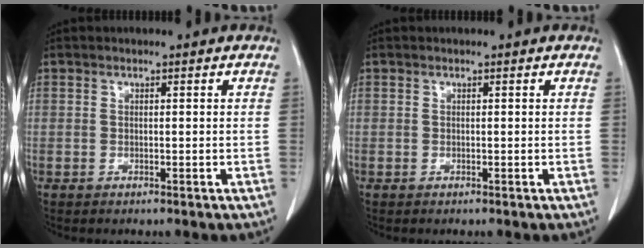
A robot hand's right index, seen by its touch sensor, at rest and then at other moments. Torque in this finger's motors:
{"motor_torque": [-0.03, 0.03, 0.00, 0.00]}